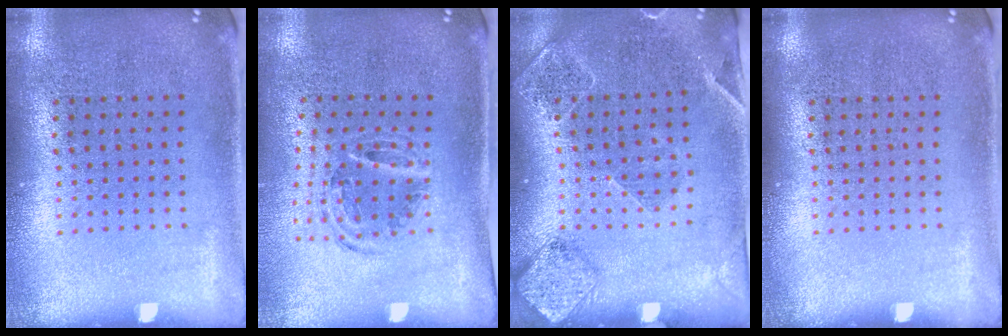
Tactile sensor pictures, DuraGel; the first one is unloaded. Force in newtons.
{"total": 1.0, "press": 0.9, "slide": 0.1}
{"total": 1.6, "press": 1.6, "slide": 0.3}
{"total": 0.0}